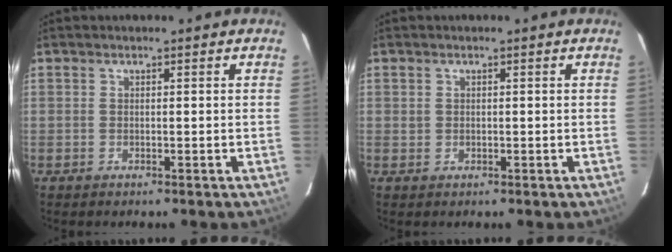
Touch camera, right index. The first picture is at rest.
{"total": 0.8, "force": [0.2, 0.7, 0.2], "torque": [-0.003, 0.002, 0.004]}